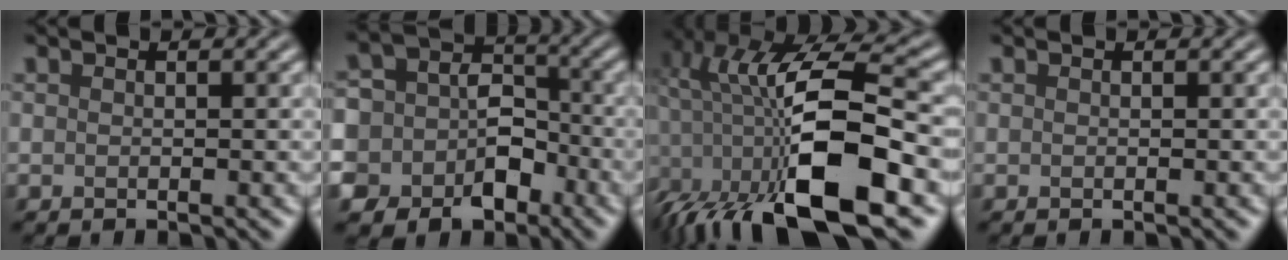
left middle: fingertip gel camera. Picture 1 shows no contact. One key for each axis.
{"total": 12.3, "fx": -5.2, "fy": 10.6, "fz": 3.2, "tx": -0.073, "ty": -0.012, "tz": -0.106}
{"total": 14.9, "fx": -4.7, "fy": 5.9, "fz": 12.8, "tx": -0.229, "ty": -0.010, "tz": -0.081}
{"total": 0.0}